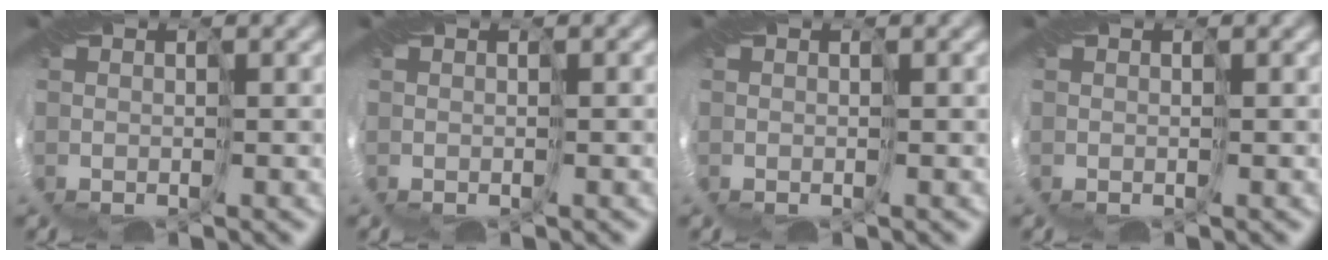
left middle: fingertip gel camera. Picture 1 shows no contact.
{"total": 0.0}
{"total": 0.0}
{"total": 0.0}